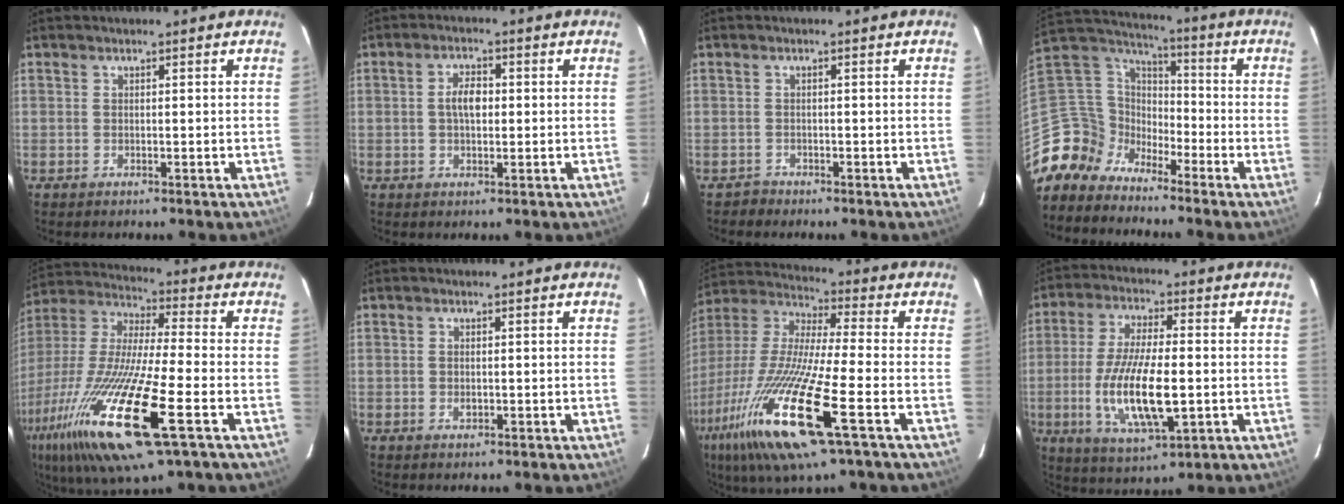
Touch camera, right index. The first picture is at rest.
{"total": 3.3, "force": [0.0, 1.8, 2.8], "torque": [-0.052, 0.009, 0.001]}
{"total": 1.5, "force": [-1.2, 0.2, -0.9], "torque": [0.014, 0.006, -0.020]}
{"total": 10.1, "force": [-8.6, 5.2, -0.4], "torque": [-0.021, 0.045, -0.194]}
{"total": 25.6, "force": [-11.8, 3.3, 22.5], "torque": [-0.447, -0.062, -0.230]}
{"total": 1.2, "force": [-0.1, 0.8, 0.9], "torque": [-0.015, 0.001, -0.001]}
{"total": 23.4, "force": [-11.2, 2.1, 20.4], "torque": [-0.411, -0.059, -0.218]}
{"total": 14.9, "force": [-2.8, 4.7, 13.9], "torque": [-0.275, -0.017, -0.046]}